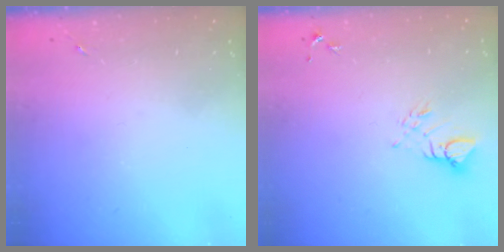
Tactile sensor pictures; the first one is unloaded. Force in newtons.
{"total": 4.8, "press": 4.8, "slide": 0.2}